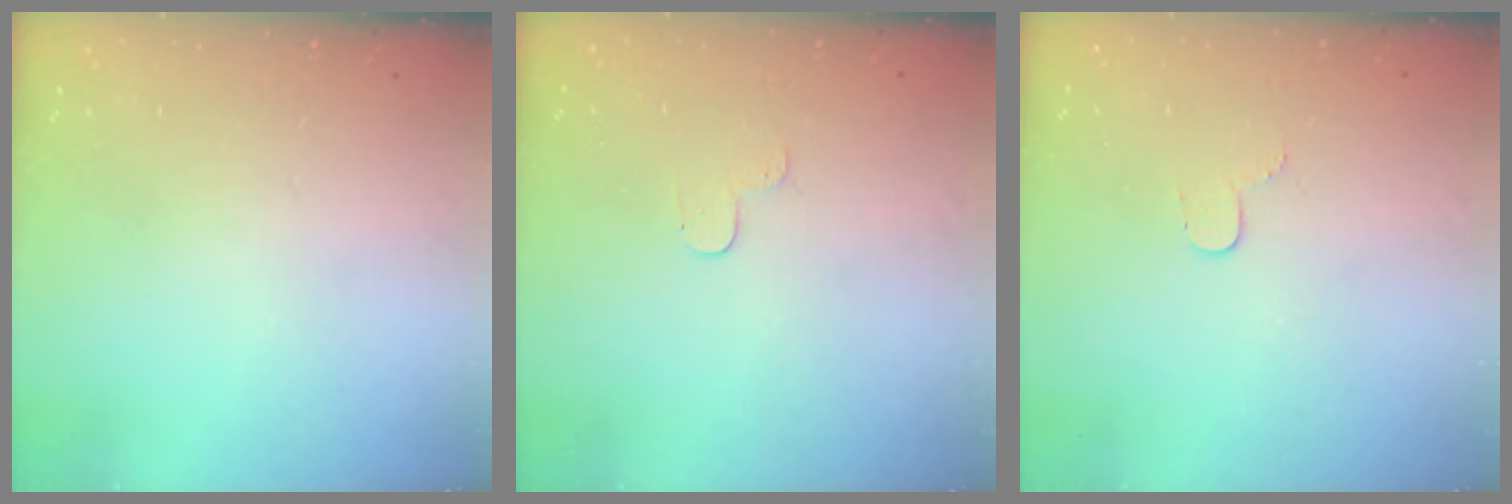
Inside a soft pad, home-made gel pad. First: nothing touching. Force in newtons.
{"total": 3.4, "press": 3.4, "slide": 0.4}
{"total": 3.4, "press": 3.4, "slide": 0.4}